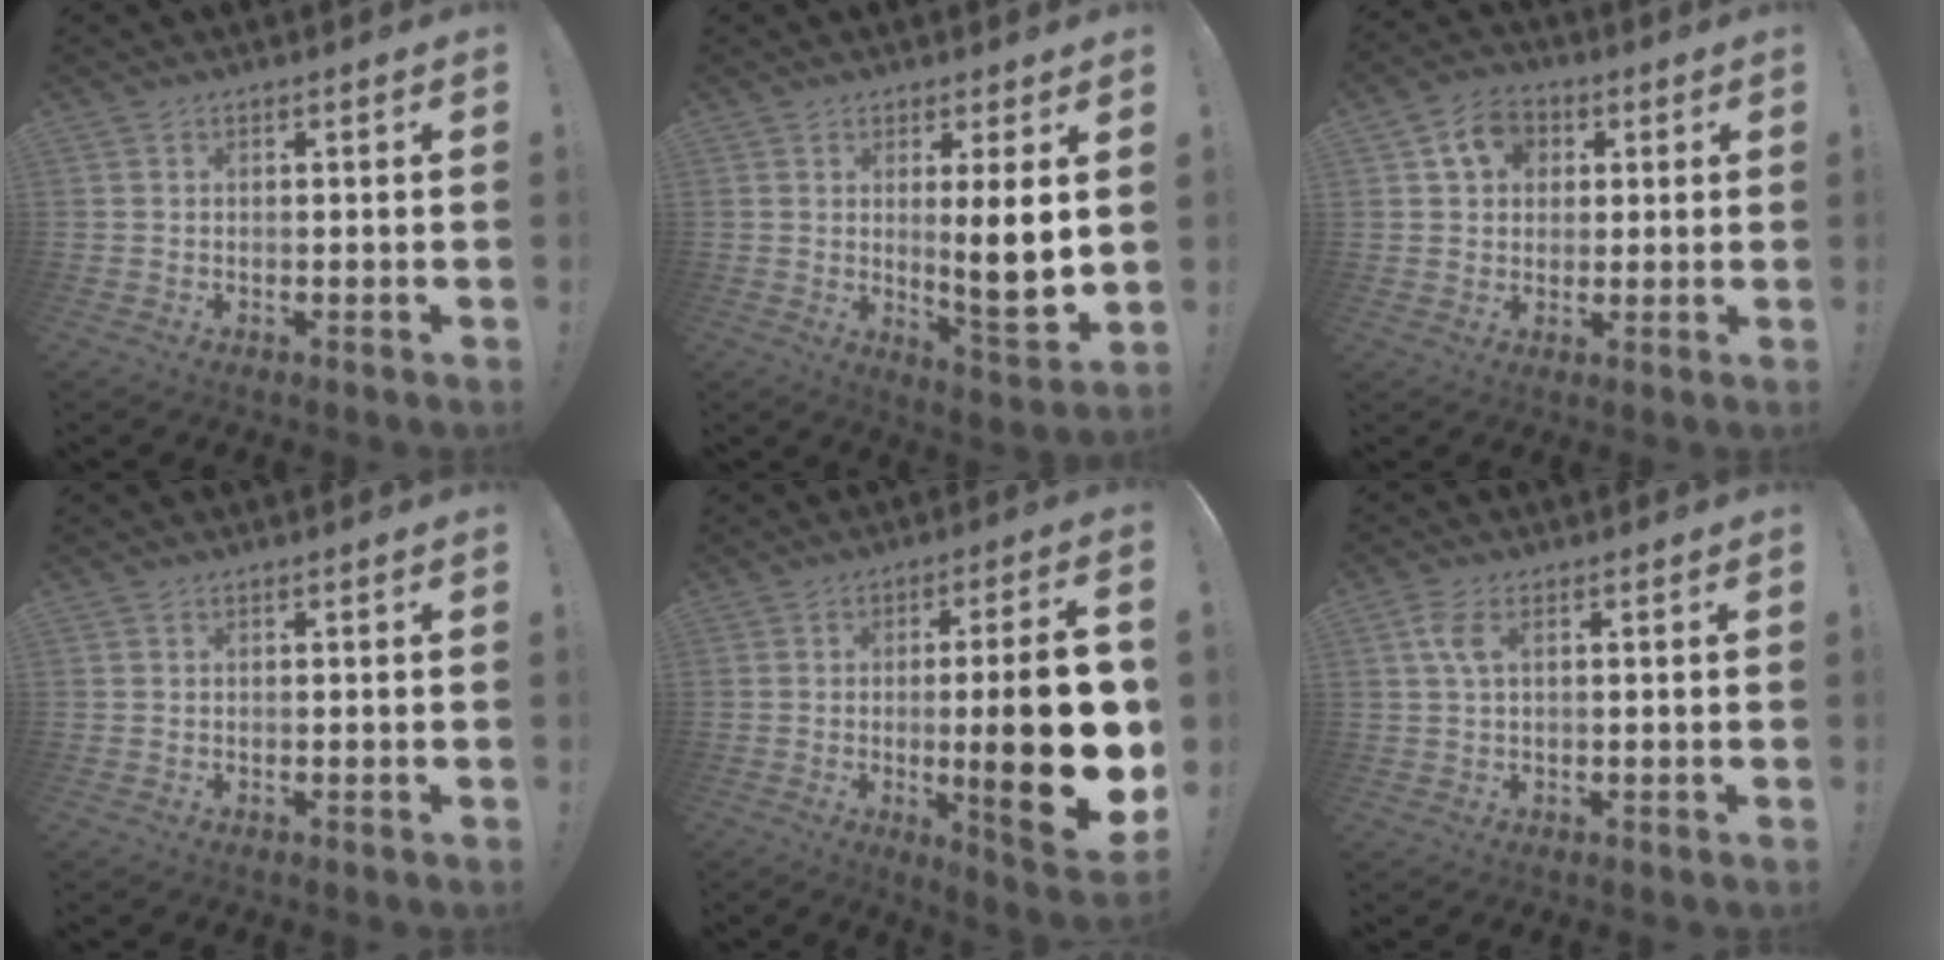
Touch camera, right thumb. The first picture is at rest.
{"total": 9.7, "force": [1.8, 0.9, 9.5], "torque": [-0.137, -0.025, 0.027]}
{"total": 9.2, "force": [3.3, 7.6, 4.0], "torque": [-0.055, -0.004, 0.066]}
{"total": 0.0}
{"total": 22.7, "force": [-2.5, 4.3, 22.2], "torque": [-0.323, -0.005, -0.030]}
{"total": 4.2, "force": [1.3, 1.5, 3.7], "torque": [-0.081, 0.001, 0.022]}